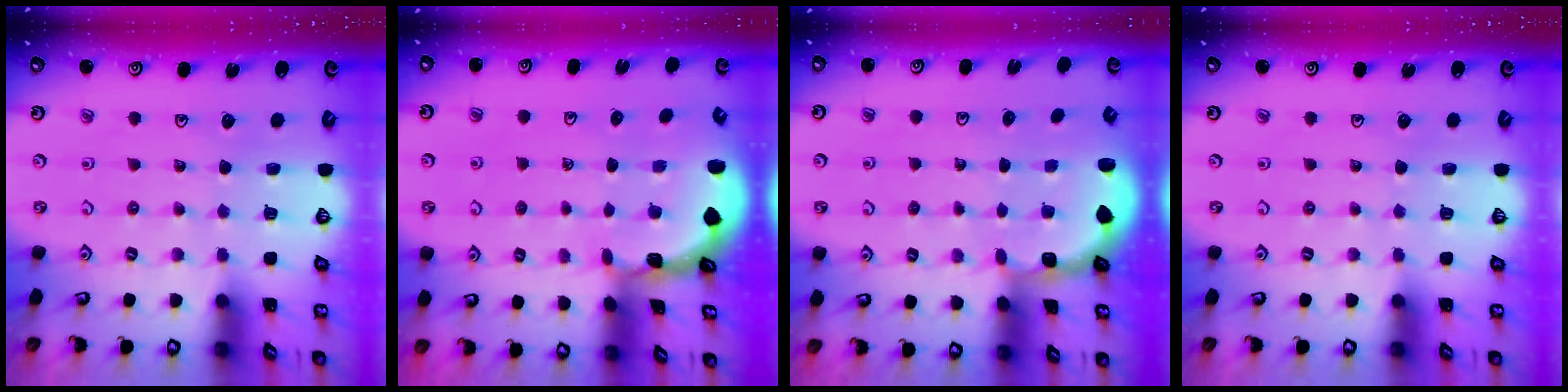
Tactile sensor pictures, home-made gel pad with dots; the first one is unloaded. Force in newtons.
{"total": 1.5, "press": 1.5, "slide": 0.1}
{"total": 1.8, "press": 1.6, "slide": 0.7}
{"total": 0.0}